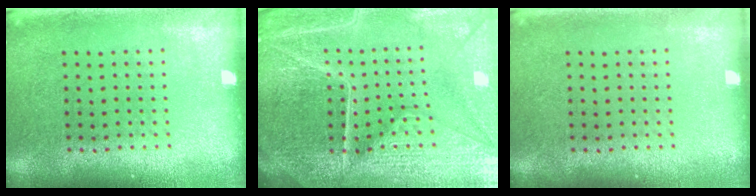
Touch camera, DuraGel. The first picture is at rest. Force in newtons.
{"total": 6.1, "press": 5.5, "slide": 2.7}
{"total": 0.0}